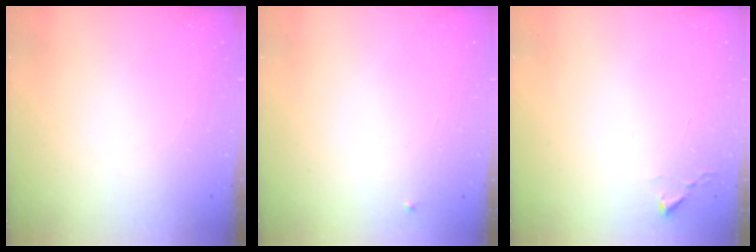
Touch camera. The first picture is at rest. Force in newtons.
{"total": 2.1, "press": 2.1, "slide": 0.1}
{"total": 2.4, "press": 2.4, "slide": 0.3}